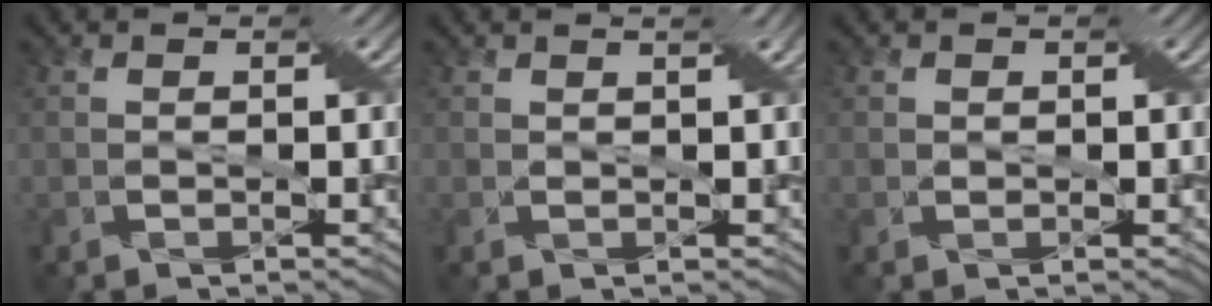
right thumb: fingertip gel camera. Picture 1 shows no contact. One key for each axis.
{"total": 1.1, "fx": 0.9, "fy": -0.5, "fz": 0.4, "tx": -0.007, "ty": 0.007, "tz": 0.018}
{"total": 0.7, "fx": 0.5, "fy": 0.5, "fz": 0.1, "tx": 0.003, "ty": 0.004, "tz": 0.008}